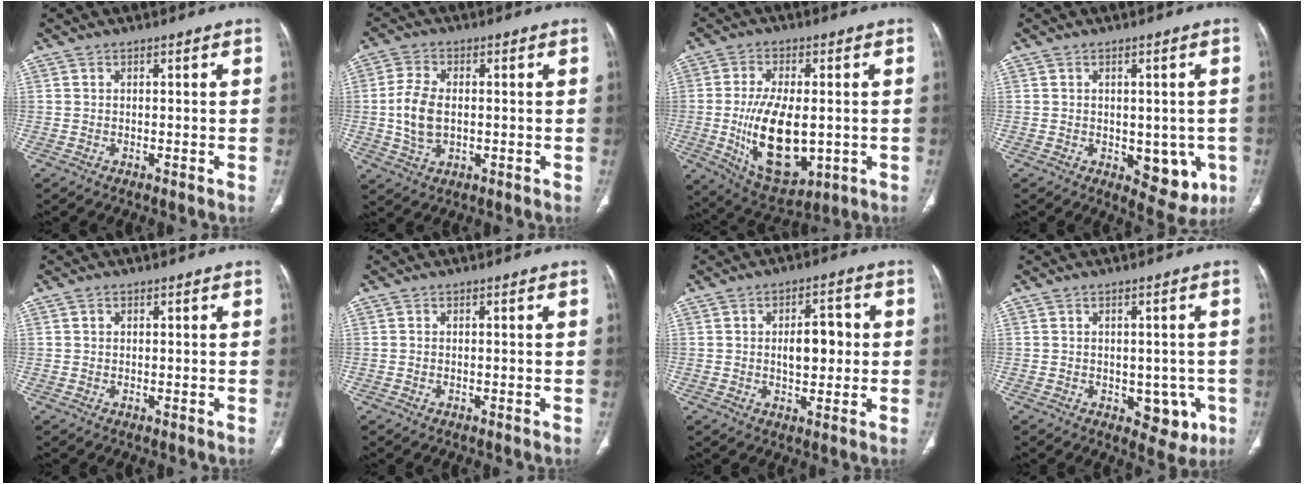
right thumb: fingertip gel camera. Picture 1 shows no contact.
{"total": 8.1, "force": [-0.2, 5.0, 6.4], "torque": [-0.135, 0.002, -0.002]}
{"total": 16.3, "force": [-2.0, 8.3, 13.9], "torque": [-0.232, -0.016, -0.014]}
{"total": 8.7, "force": [-2.0, 5.2, 6.7], "torque": [-0.040, -0.009, -0.014]}
{"total": 0.8, "force": [0.3, 0.6, 0.3], "torque": [-0.002, 0.000, 0.005]}
{"total": 0.0}
{"total": 7.6, "force": [0.4, 4.3, 6.3], "torque": [-0.073, 0.010, 0.006]}
{"total": 6.7, "force": [-1.7, 4.4, 4.7], "torque": [-0.022, -0.001, -0.013]}